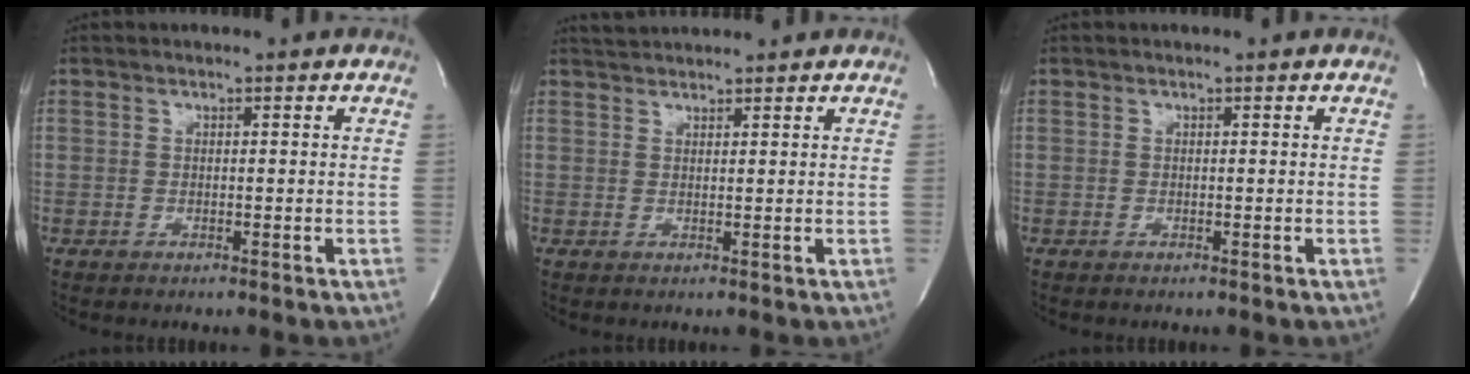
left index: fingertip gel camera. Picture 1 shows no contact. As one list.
[{"total": 3.3, "force": [3.2, 0.5, 0.7], "torque": [-0.014, 0.028, 0.056]}, {"total": 0.0}]